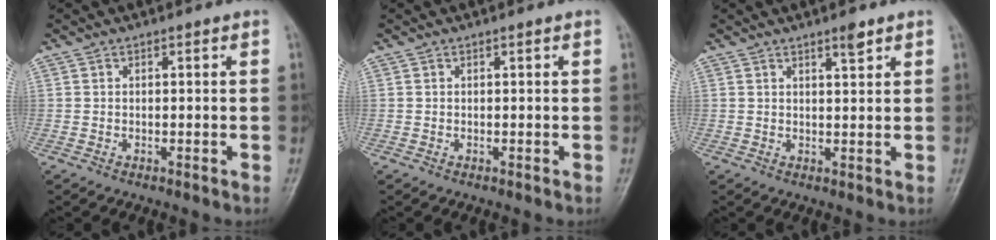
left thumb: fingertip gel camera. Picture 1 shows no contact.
{"total": 0.0}
{"total": 2.4, "force": [1.8, 0.6, 1.6], "torque": [-0.019, -0.012, 0.028]}